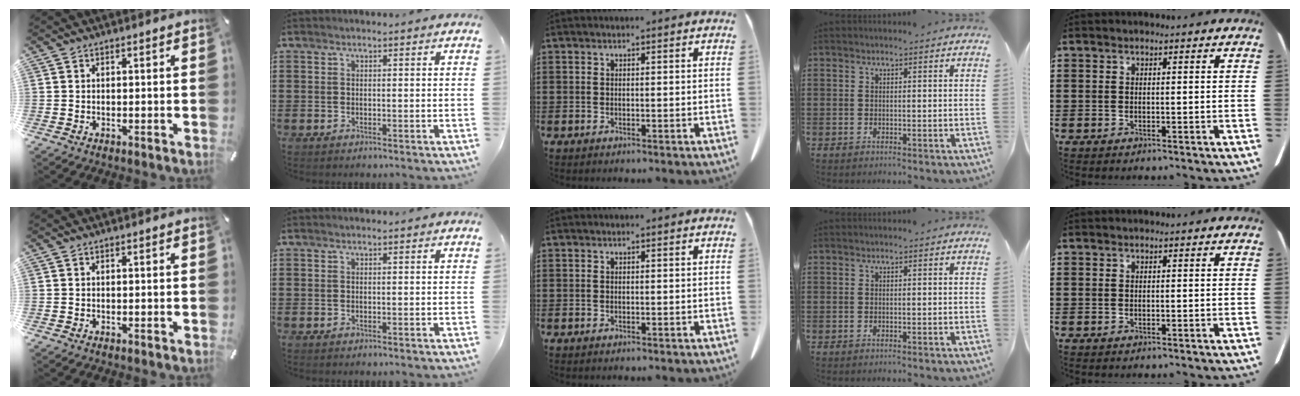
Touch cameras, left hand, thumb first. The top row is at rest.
{}